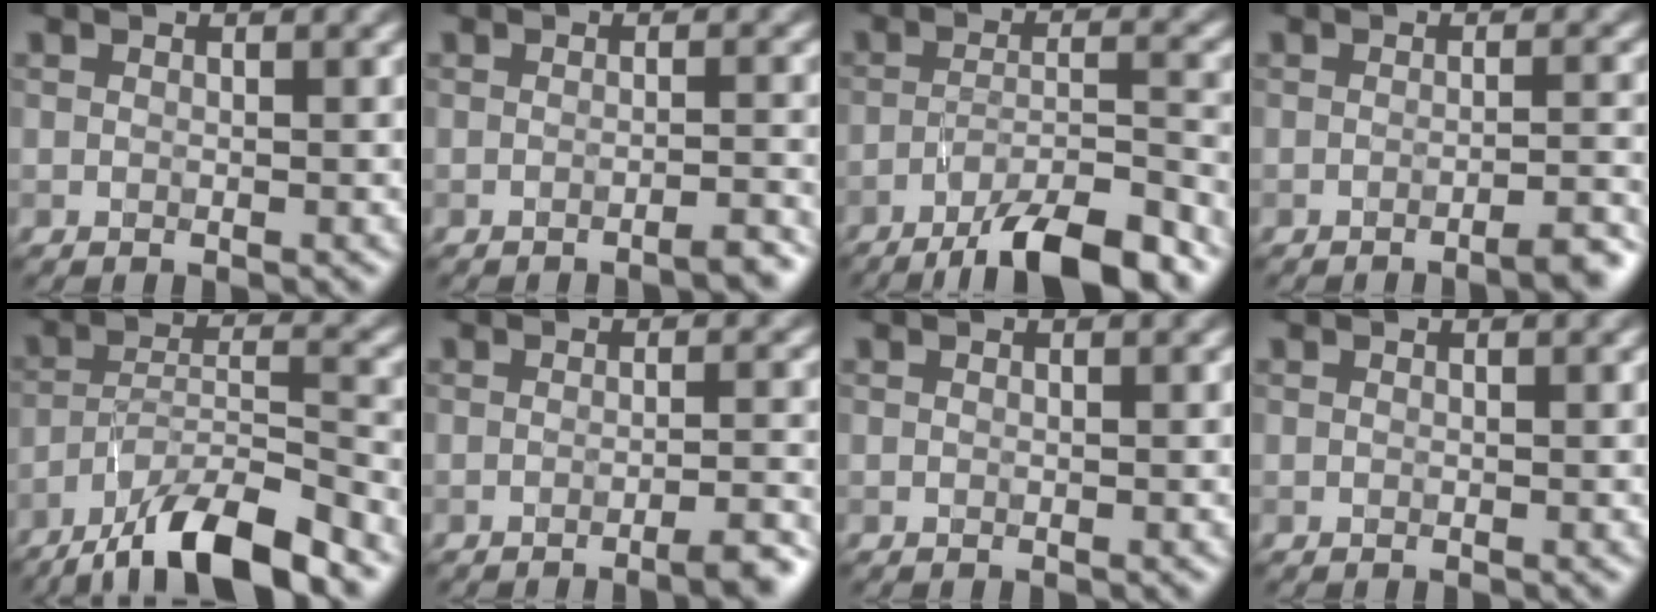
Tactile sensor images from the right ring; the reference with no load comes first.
{"total": 1.6, "force": [-1.4, -0.1, 0.9], "torque": [-0.010, 0.003, -0.020]}
{"total": 8.4, "force": [-6.3, 1.4, 5.3], "torque": [-0.081, 0.007, -0.105]}
{"total": 2.6, "force": [-2.0, 0.2, 1.7], "torque": [-0.019, 0.005, -0.033]}
{"total": 9.8, "force": [-7.6, 2.1, 5.9], "torque": [-0.099, 0.002, -0.140]}
{"total": 3.0, "force": [-2.1, 0.3, 2.1], "torque": [-0.026, 0.004, -0.036]}
{"total": 0.0}
{"total": 0.0}